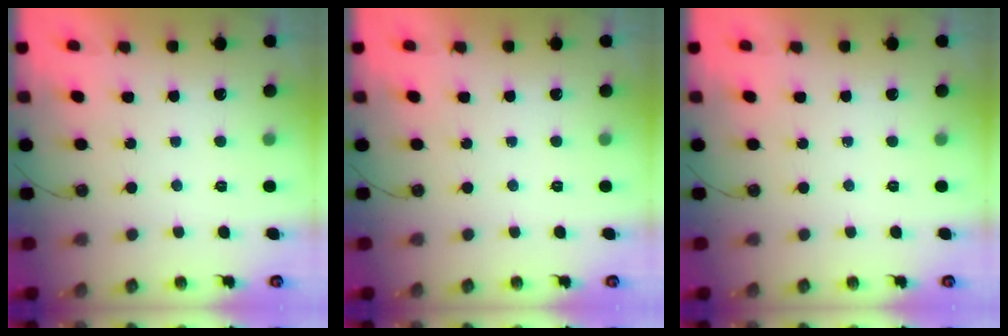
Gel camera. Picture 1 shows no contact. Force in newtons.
{"total": 0.0}
{"total": 0.0}